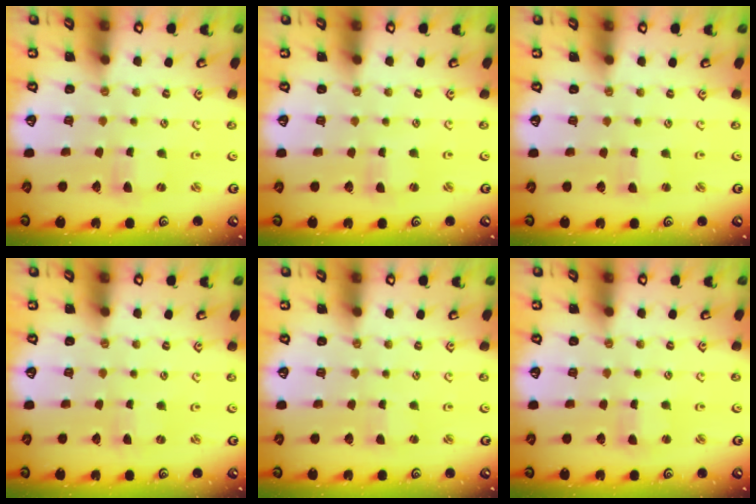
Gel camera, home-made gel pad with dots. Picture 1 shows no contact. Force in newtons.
{"total": 1.0, "press": 1.0, "slide": 0.2}
{"total": 0.7, "press": 0.7, "slide": 0.1}
{"total": 0.0}
{"total": 1.5, "press": 1.5, "slide": 0.3}
{"total": 1.4, "press": 1.3, "slide": 0.3}